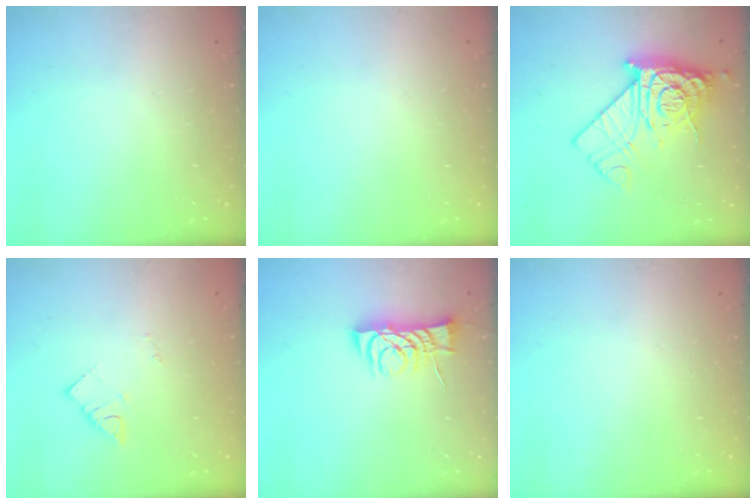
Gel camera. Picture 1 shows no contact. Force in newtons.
{"total": 0.0}
{"total": 12.2, "press": 12.1, "slide": 1.4}
{"total": 2.7, "press": 2.7, "slide": 0.1}
{"total": 7.8, "press": 7.7, "slide": 0.6}
{"total": 0.0}